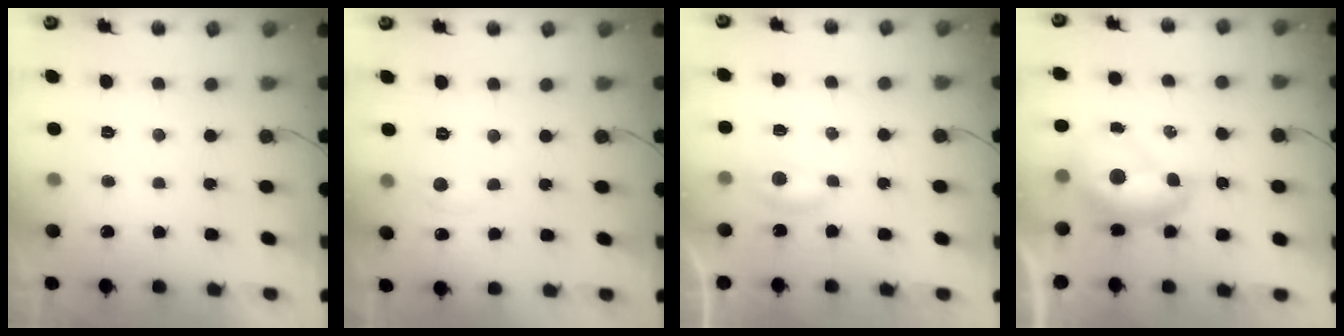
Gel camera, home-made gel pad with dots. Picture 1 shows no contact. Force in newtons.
{"total": 4.4, "press": 4.3, "slide": 0.6}
{"total": 3.5, "press": 3.5, "slide": 0.4}
{"total": 8.1, "press": 8.1, "slide": 0.7}